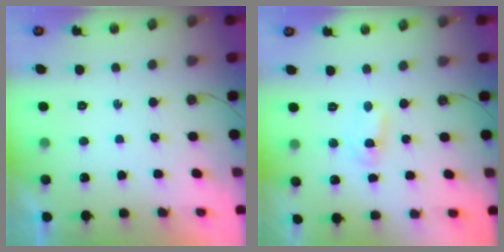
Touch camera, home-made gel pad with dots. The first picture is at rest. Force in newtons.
{"total": 2.0, "press": 2.0, "slide": 0.3}